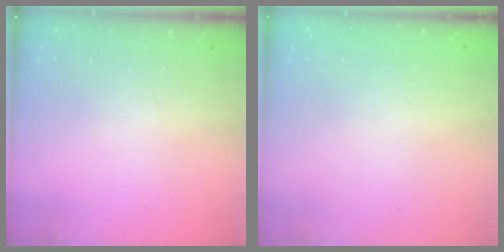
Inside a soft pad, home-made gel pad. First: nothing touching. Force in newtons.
{"total": 0.0}